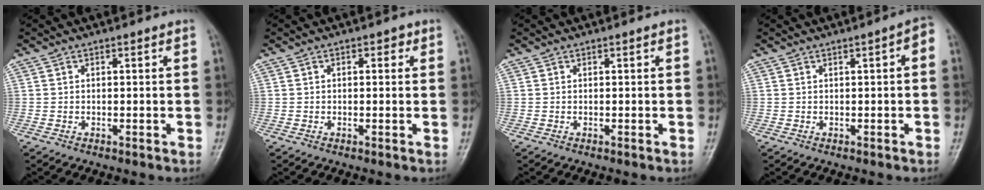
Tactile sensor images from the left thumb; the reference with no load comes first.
{"total": 1.6, "force": [0.5, 1.1, 1.1], "torque": [0.003, 0.006, 0.001]}
{"total": 0.0}
{"total": 2.6, "force": [0.2, 0.7, 2.5], "torque": [-0.030, 0.010, -0.003]}